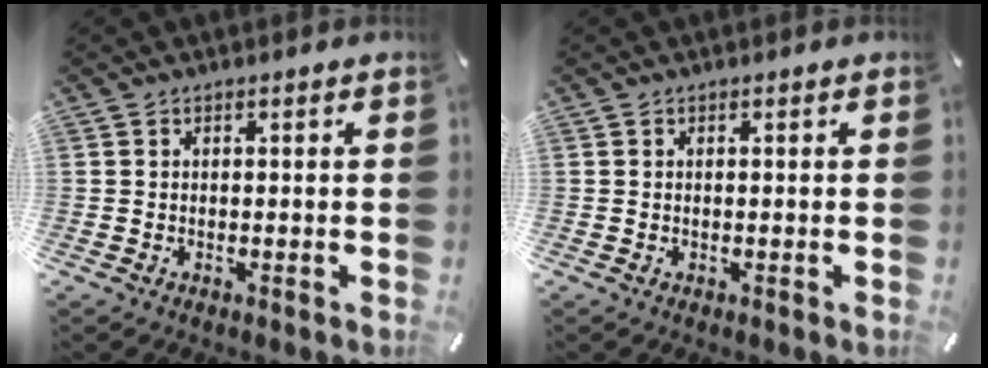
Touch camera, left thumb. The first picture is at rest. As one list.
[{"total": 0.0}]